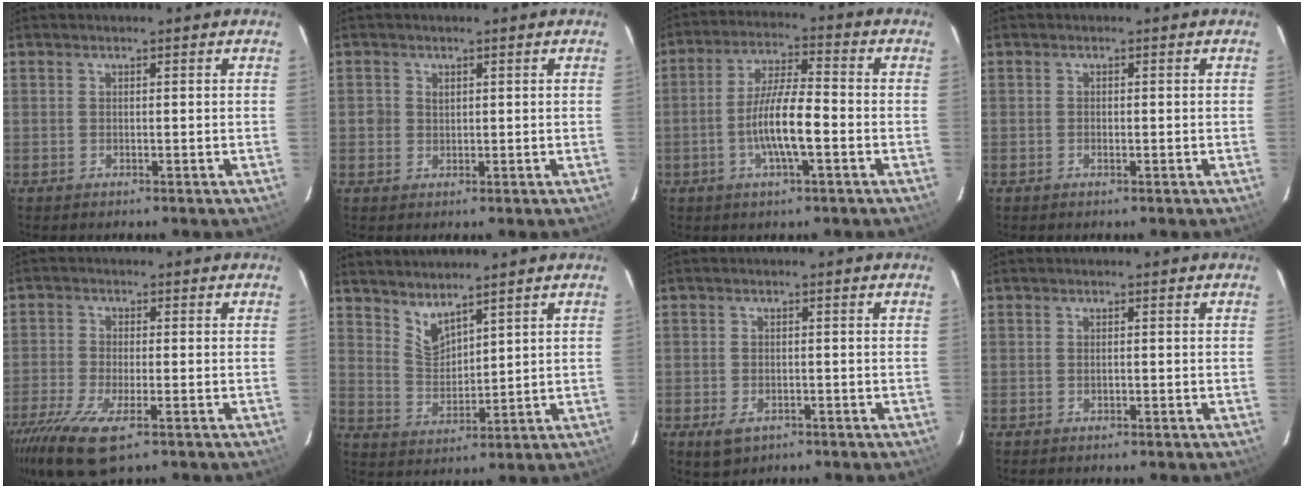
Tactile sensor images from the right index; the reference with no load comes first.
{"total": 1.8, "force": [0.3, 1.8, 0.2], "torque": [-0.002, 0.004, 0.004]}
{"total": 9.3, "force": [-2.8, 1.6, 8.7], "torque": [-0.171, 0.000, -0.053]}
{"total": 0.6, "force": [-0.3, 0.4, 0.4], "torque": [-0.009, -0.001, -0.005]}
{"total": 11.1, "force": [-6.7, 3.1, 8.3], "torque": [-0.189, -0.041, -0.126]}
{"total": 5.4, "force": [4.7, 1.6, 2.3], "torque": [-0.039, -0.007, 0.095]}
{"total": 3.9, "force": [-2.0, 2.5, 2.2], "torque": [-0.049, -0.010, -0.029]}
{"total": 0.5, "force": [-0.2, 0.3, 0.4], "torque": [-0.007, 0.000, -0.002]}